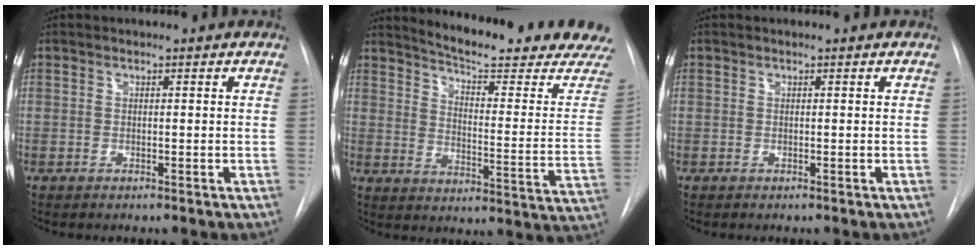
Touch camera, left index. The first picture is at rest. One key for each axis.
{"total": 21.8, "fx": 20.3, "fy": 0.8, "fz": 8.0, "tx": -0.114, "ty": -0.113, "tz": 0.245}
{"total": 0.0}